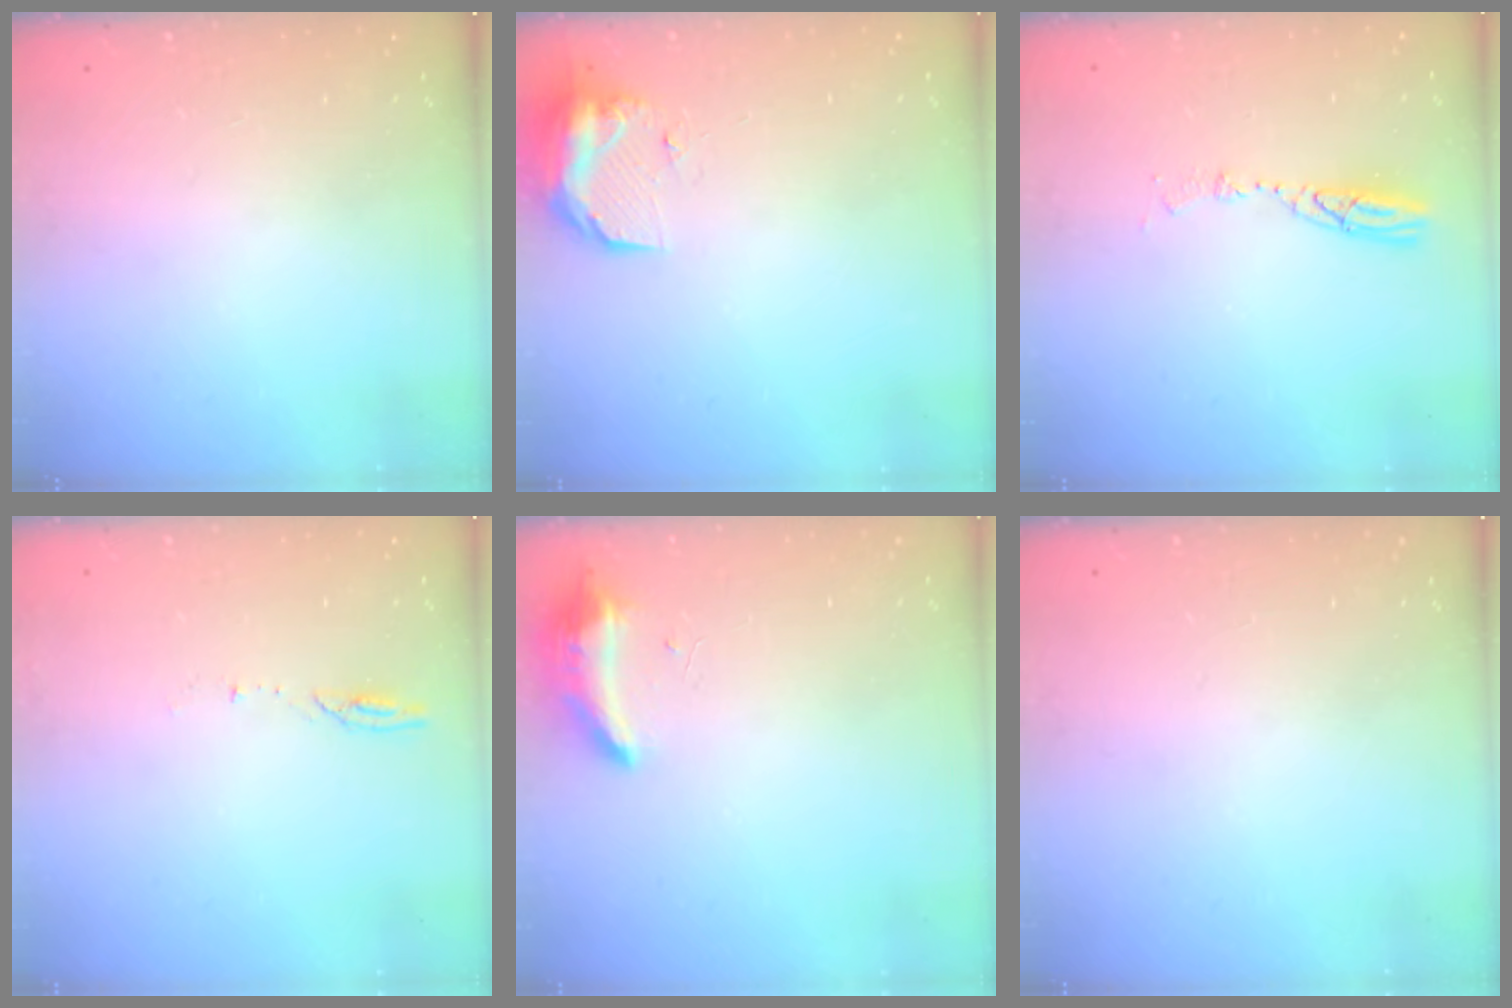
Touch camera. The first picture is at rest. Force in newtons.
{"total": 9.6, "press": 9.6, "slide": 0.5}
{"total": 5.3, "press": 5.2, "slide": 0.4}
{"total": 5.5, "press": 5.4, "slide": 0.7}
{"total": 8.0, "press": 8.0, "slide": 0.4}
{"total": 0.0}